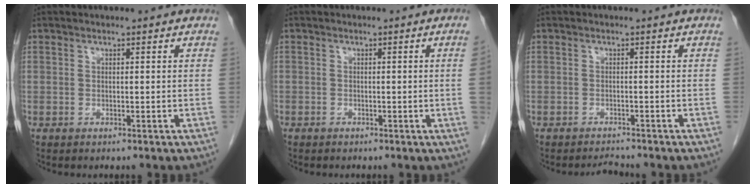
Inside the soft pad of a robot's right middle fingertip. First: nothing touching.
{"total": 1.5, "force": [-0.3, -0.6, 1.3], "torque": [-0.011, 0.001, -0.007]}
{"total": 1.5, "force": [-1.5, -0.3, -0.1], "torque": [-0.004, -0.013, -0.020]}